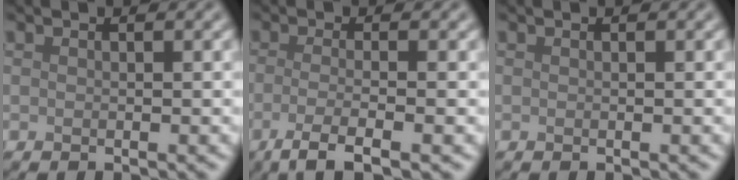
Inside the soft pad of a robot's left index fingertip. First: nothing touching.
{"total": 4.1, "force": [-1.8, 1.0, 3.6], "torque": [-0.059, -0.008, -0.045]}
{"total": 0.0}